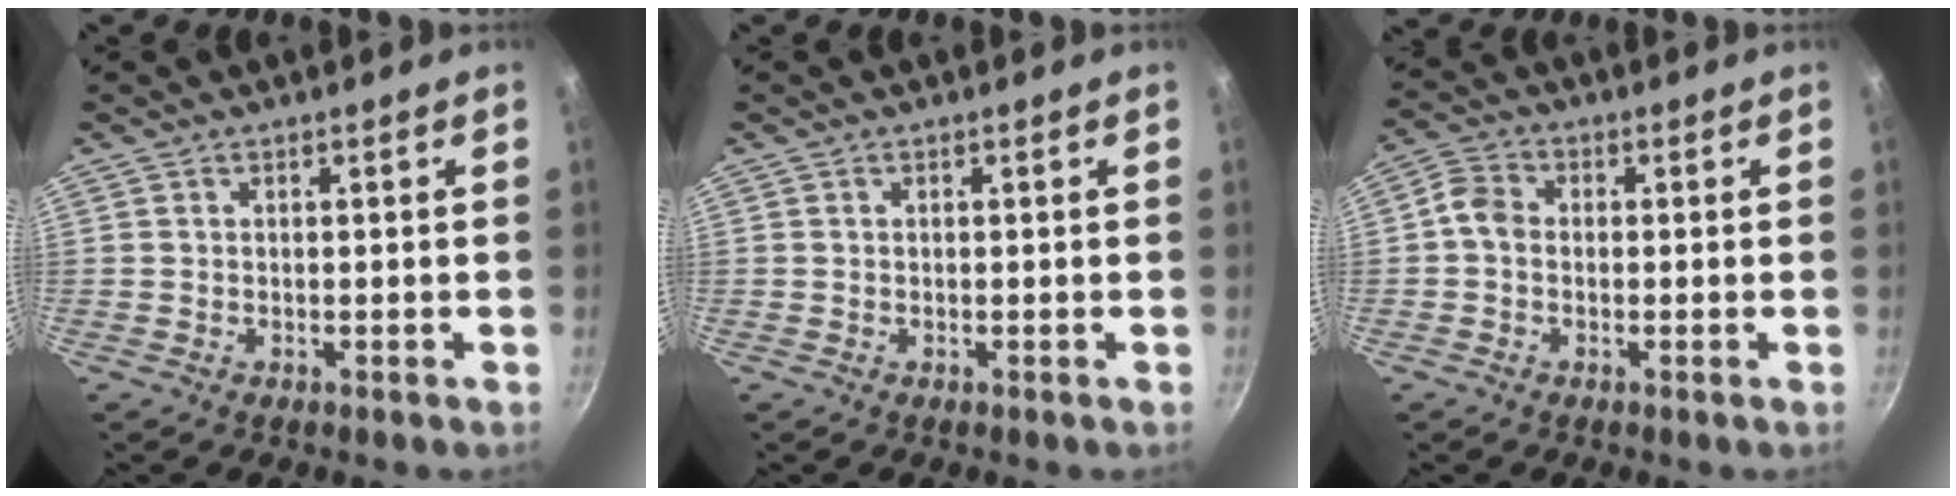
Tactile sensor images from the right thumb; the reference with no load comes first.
{"total": 0.0}
{"total": 4.4, "force": [-0.4, 3.6, 2.5], "torque": [-0.043, 0.015, -0.023]}